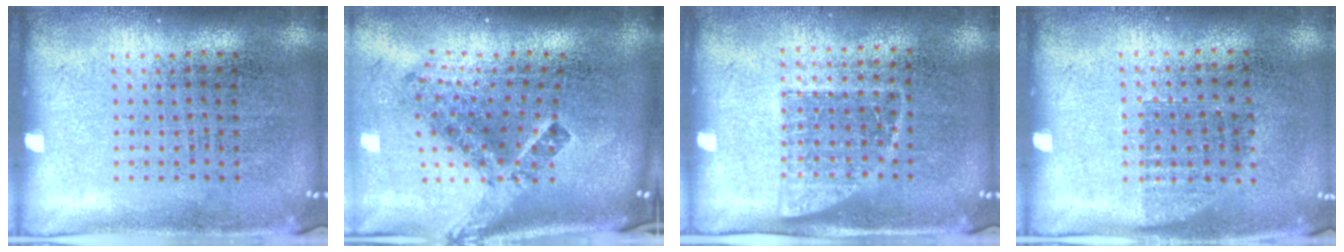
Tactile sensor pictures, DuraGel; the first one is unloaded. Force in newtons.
{"total": 2.9, "press": 1.8, "slide": 2.3}
{"total": 1.3, "press": 1.1, "slide": 0.7}
{"total": 0.7, "press": 0.6, "slide": 0.3}